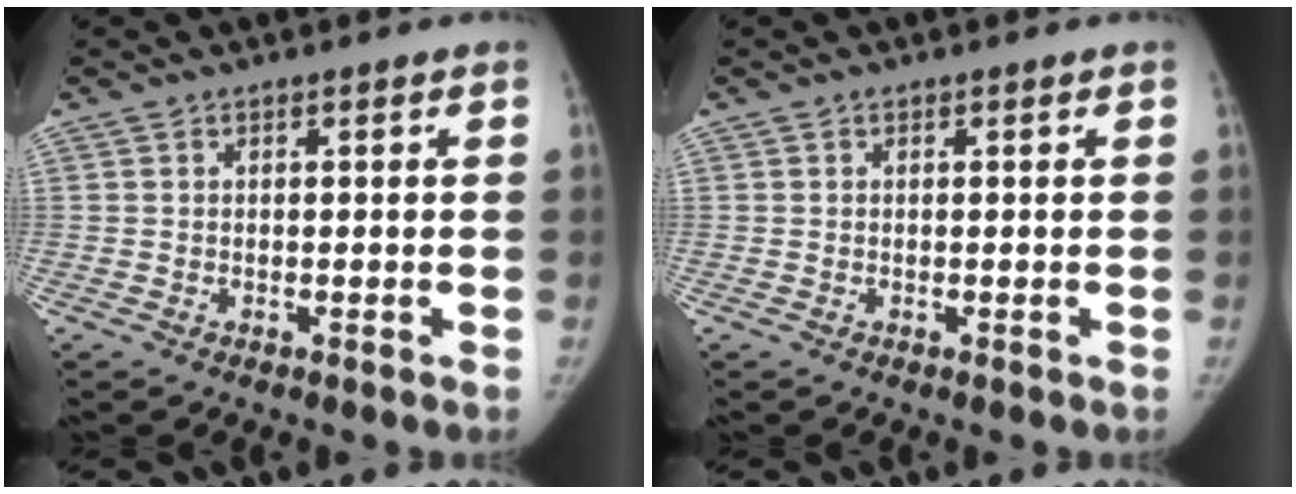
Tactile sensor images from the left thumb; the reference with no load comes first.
{"total": 0.0}